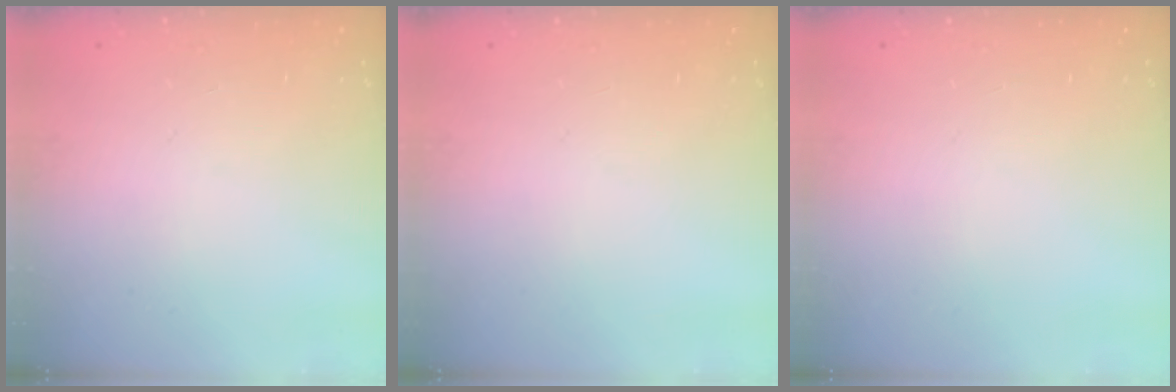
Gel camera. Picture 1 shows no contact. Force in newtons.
{"total": 0.0}
{"total": 0.0}